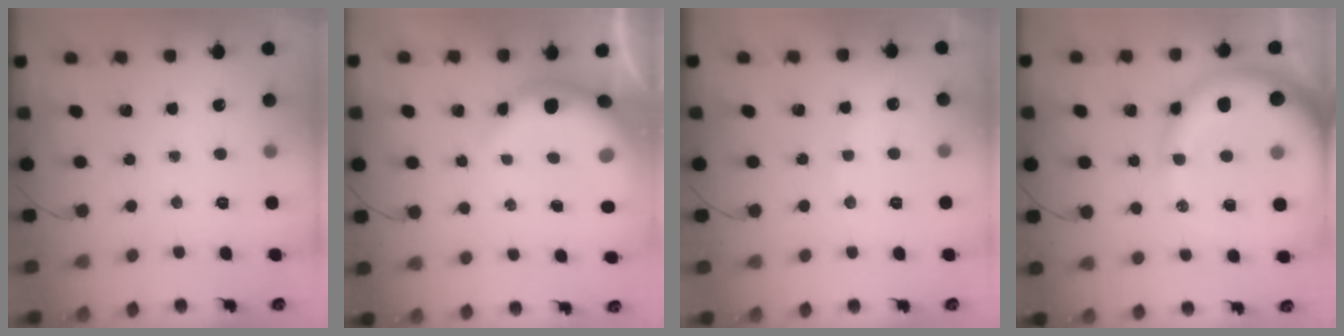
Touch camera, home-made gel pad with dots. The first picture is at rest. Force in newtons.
{"total": 7.5, "press": 7.3, "slide": 1.7}
{"total": 5.9, "press": 5.8, "slide": 1.1}
{"total": 15.1, "press": 14.8, "slide": 3.1}